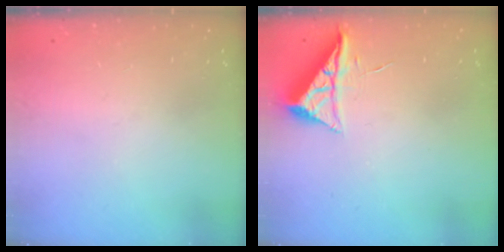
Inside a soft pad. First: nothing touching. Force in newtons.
{"total": 6.1, "press": 6.1, "slide": 0.7}